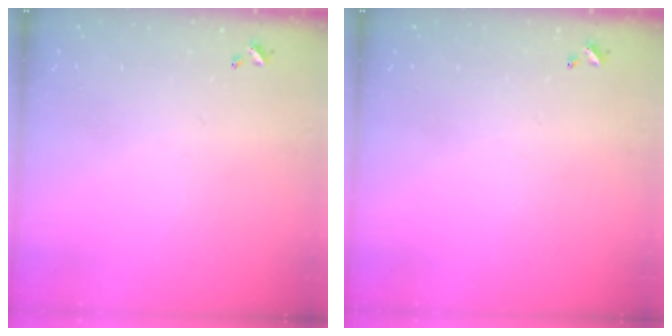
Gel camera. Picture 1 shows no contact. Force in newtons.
{"total": 0.0}